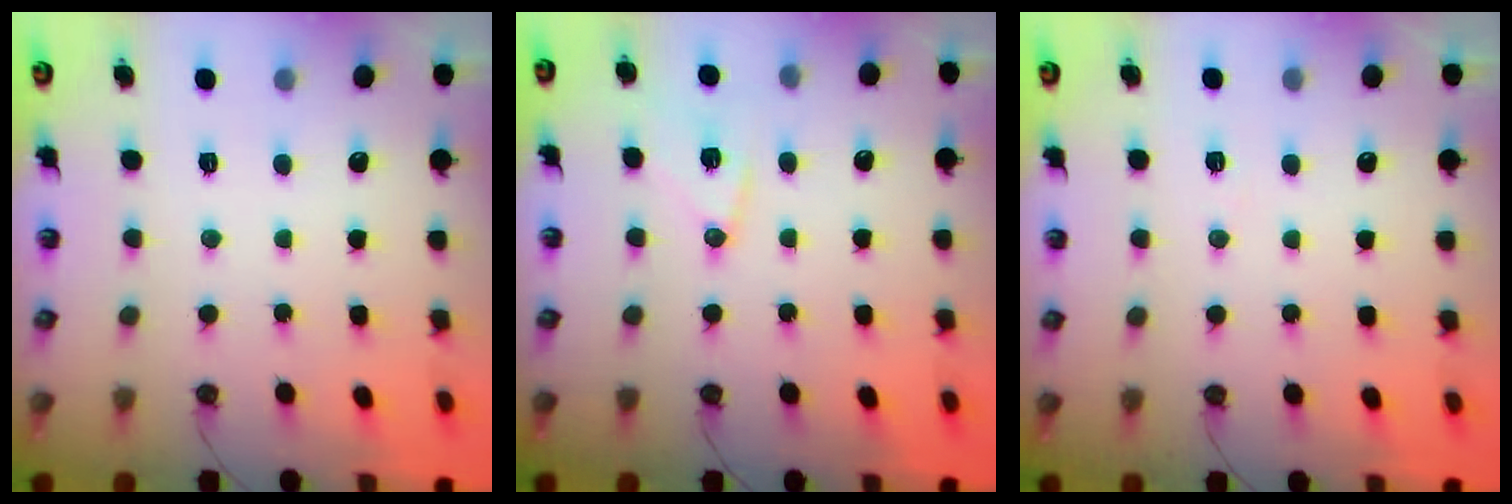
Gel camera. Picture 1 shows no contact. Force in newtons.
{"total": 10.8, "press": 10.8, "slide": 0.8}
{"total": 5.7, "press": 3.8, "slide": 4.3}